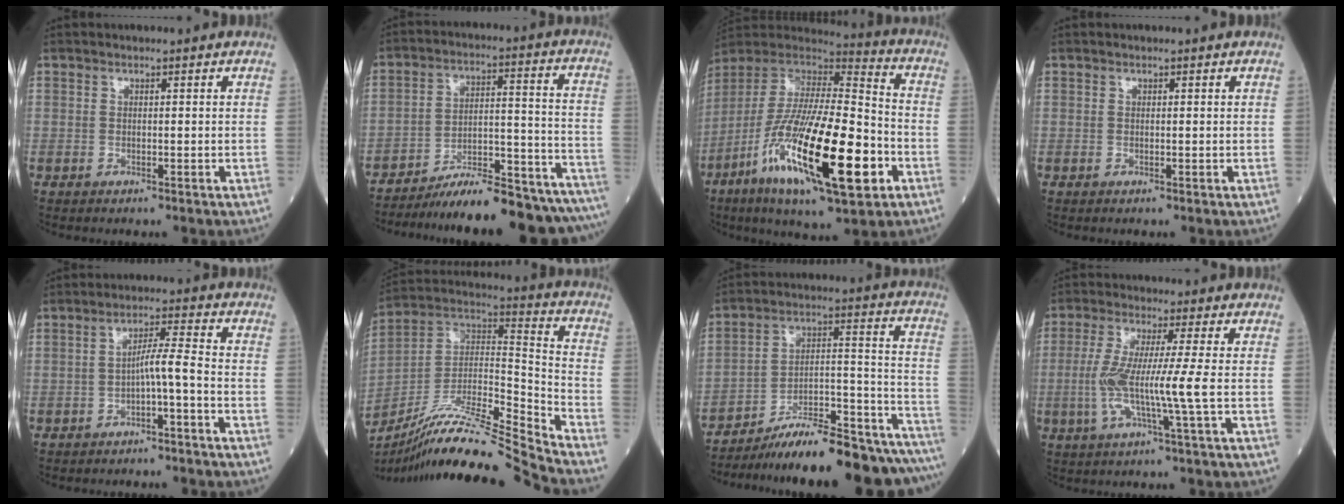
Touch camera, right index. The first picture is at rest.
{"total": 23.9, "force": [-21.7, 2.2, 9.7], "torque": [-0.078, 0.020, -0.309]}
{"total": 25.7, "force": [-9.7, 4.8, 23.3], "torque": [-0.443, -0.047, -0.170]}
{"total": 0.0}
{"total": 3.9, "force": [-1.7, -0.3, 3.5], "torque": [-0.060, 0.011, -0.027]}
{"total": 20.5, "force": [-18.5, -1.4, 8.9], "torque": [-0.182, 0.010, -0.330]}
{"total": 25.4, "force": [-22.9, 1.6, 10.8], "torque": [-0.085, 0.024, -0.333]}
{"total": 8.2, "force": [-1.2, -1.1, 8.0], "torque": [-0.162, -0.008, -0.025]}